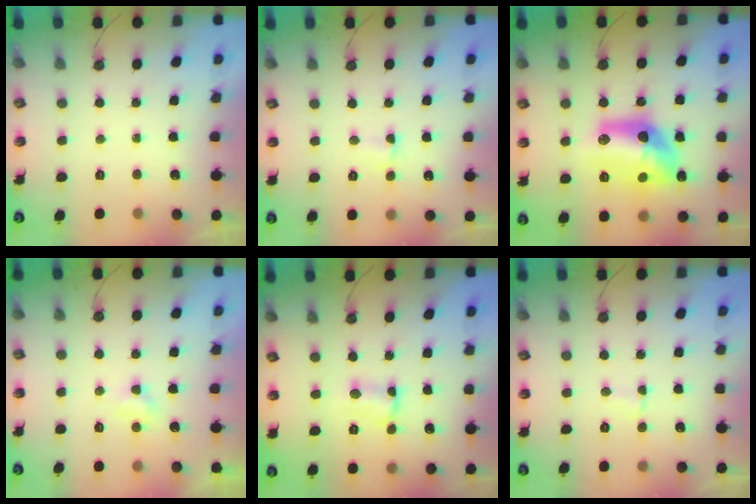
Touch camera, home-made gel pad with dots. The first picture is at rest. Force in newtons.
{"total": 1.7, "press": 1.5, "slide": 0.8}
{"total": 15.1, "press": 15.1, "slide": 0.8}
{"total": 2.0, "press": 2.0, "slide": 0.3}
{"total": 2.6, "press": 2.6, "slide": 0.5}
{"total": 2.8, "press": 2.7, "slide": 0.5}